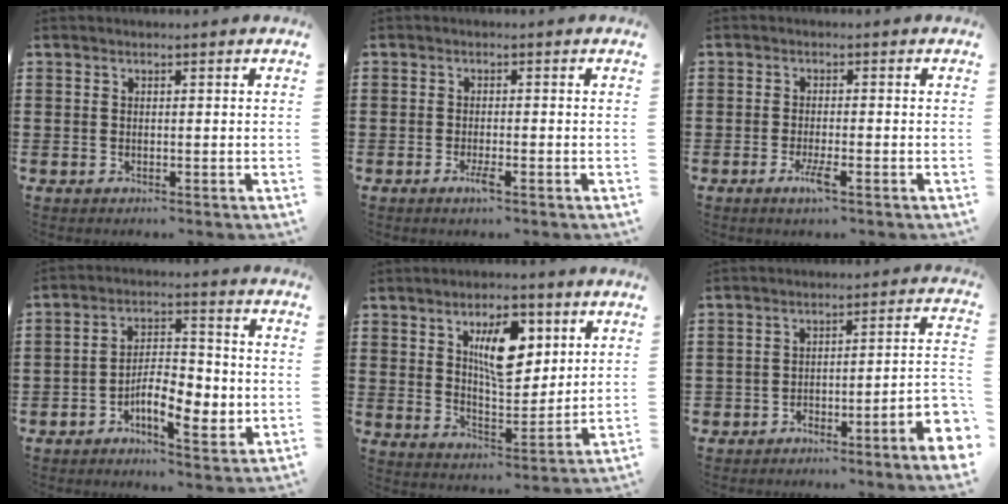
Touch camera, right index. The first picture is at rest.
{"total": 1.9, "force": [-1.0, 0.1, 1.6], "torque": [-0.034, -0.006, -0.020]}
{"total": 3.0, "force": [-1.5, 0.2, 2.6], "torque": [-0.057, -0.013, -0.028]}
{"total": 8.0, "force": [-3.0, 3.5, 6.5], "torque": [-0.109, 0.003, -0.056]}
{"total": 9.4, "force": [3.9, 4.3, 7.4], "torque": [-0.124, -0.001, 0.061]}
{"total": 5.2, "force": [-4.6, 0.1, 2.5], "torque": [-0.037, -0.006, -0.090]}